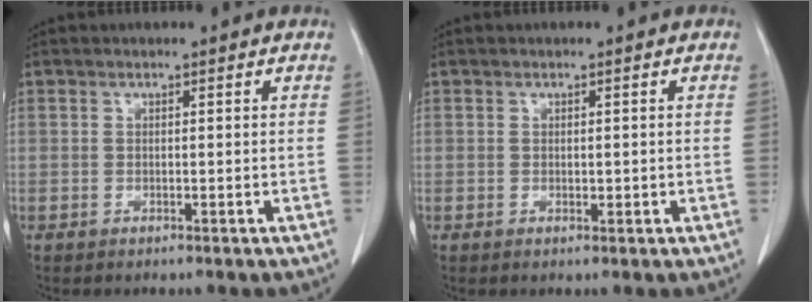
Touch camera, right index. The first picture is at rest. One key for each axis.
{"total": 0.9, "fx": 0.0, "fy": 0.5, "fz": 0.8, "tx": -0.012, "ty": -0.003, "tz": 0.002}